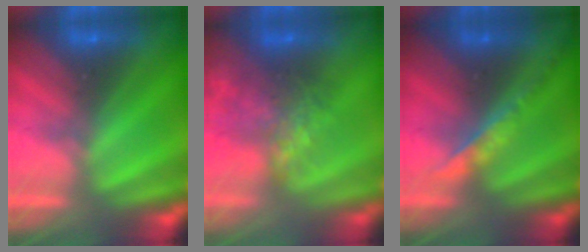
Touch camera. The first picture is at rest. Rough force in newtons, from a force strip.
{"total": 7.5}
{"total": 2.4}